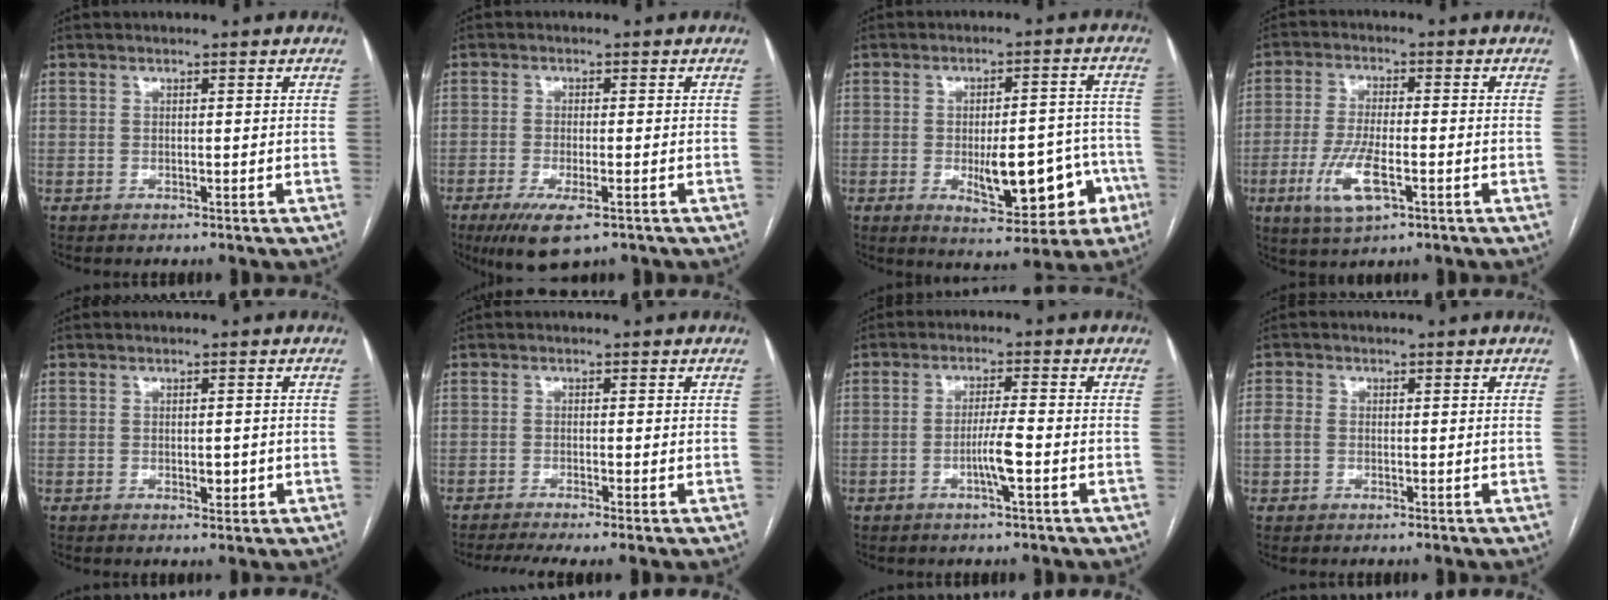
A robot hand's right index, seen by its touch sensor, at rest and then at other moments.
{"total": 7.1, "force": [-4.2, 1.7, 5.4], "torque": [-0.093, -0.017, -0.066]}
{"total": 13.3, "force": [-4.4, 5.0, 11.6], "torque": [-0.143, 0.020, -0.049]}
{"total": 8.1, "force": [-3.1, 2.2, 7.2], "torque": [-0.152, -0.011, -0.053]}
{"total": 2.2, "force": [-0.4, 1.0, 1.9], "torque": [-0.028, -0.002, -0.001]}
{"total": 5.3, "force": [-3.9, 0.1, 3.7], "torque": [-0.059, -0.008, -0.064]}
{"total": 4.3, "force": [-1.5, -0.2, 4.0], "torque": [-0.075, -0.004, -0.029]}
{"total": 2.3, "force": [-0.1, 1.9, 1.3], "torque": [-0.038, 0.013, -0.002]}